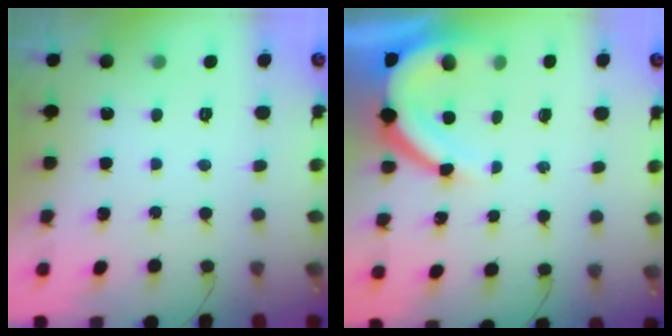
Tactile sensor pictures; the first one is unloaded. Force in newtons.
{"total": 9.5, "press": 9.4, "slide": 1.1}